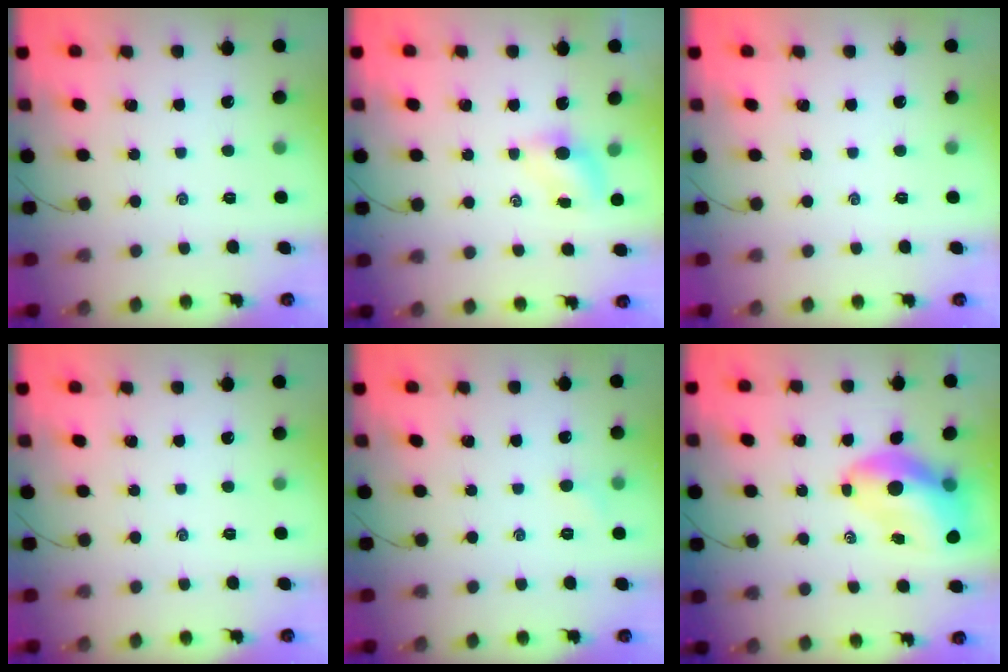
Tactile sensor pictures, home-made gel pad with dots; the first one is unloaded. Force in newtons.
{"total": 4.3, "press": 4.2, "slide": 0.9}
{"total": 0.0}
{"total": 0.0}
{"total": 3.9, "press": 3.7, "slide": 1.2}
{"total": 11.7, "press": 11.2, "slide": 3.4}